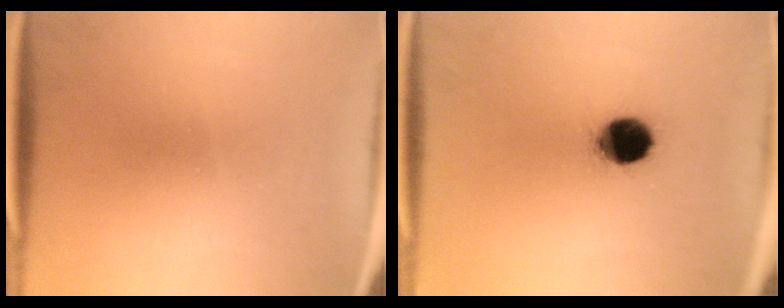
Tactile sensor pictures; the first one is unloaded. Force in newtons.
{"total": 10.7}